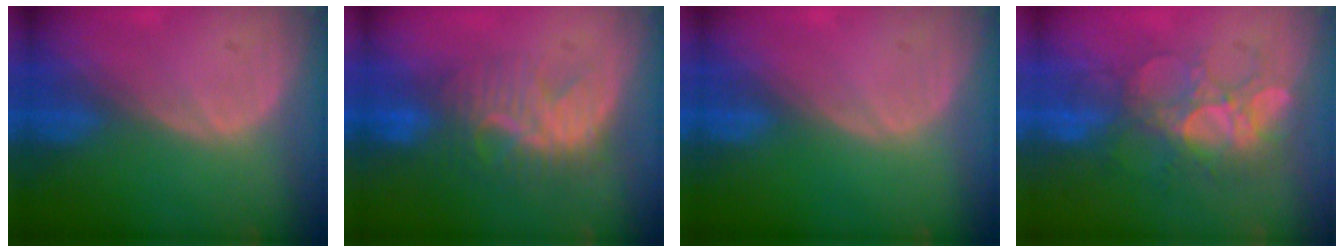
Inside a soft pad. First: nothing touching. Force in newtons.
{"total": 8.4, "press": 8.1, "slide": 2.4}
{"total": 0.0}
{"total": 8.3, "press": 8.1, "slide": 1.8}